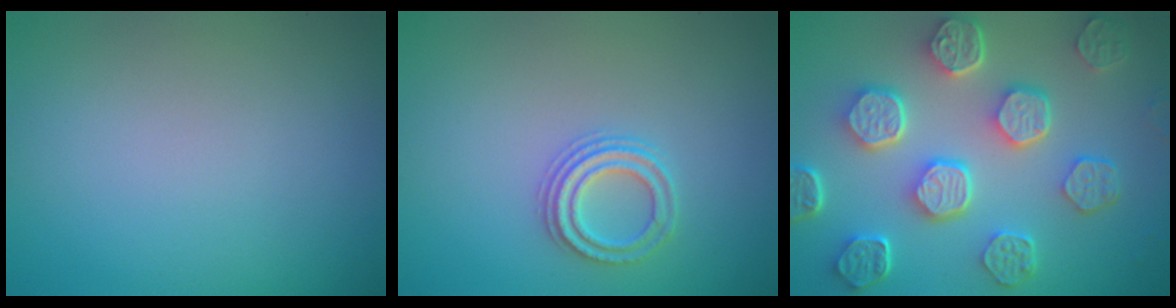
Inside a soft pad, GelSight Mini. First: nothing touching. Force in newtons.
{"total": 2.4, "press": 2.2, "slide": 0.8}
{"total": 7.9, "press": 6.0, "slide": 5.2}